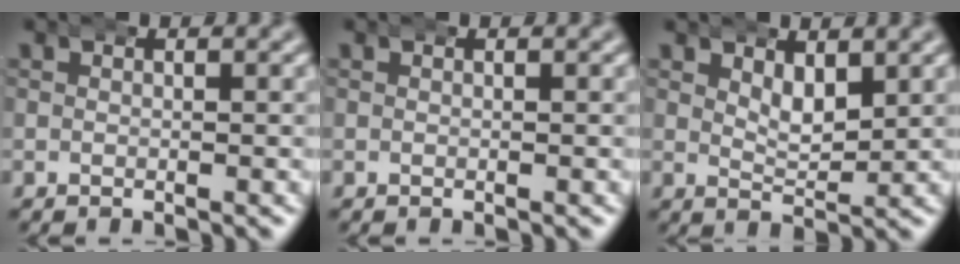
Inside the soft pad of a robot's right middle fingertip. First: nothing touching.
{"total": 0.0}
{"total": 2.6, "force": [1.8, 0.9, 1.6], "torque": [-0.027, -0.015, 0.035]}